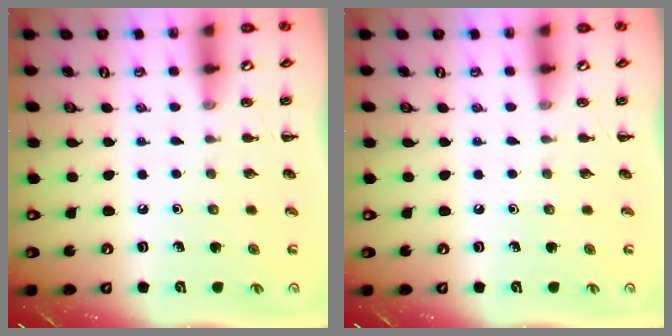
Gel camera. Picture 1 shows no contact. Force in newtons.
{"total": 0.0}